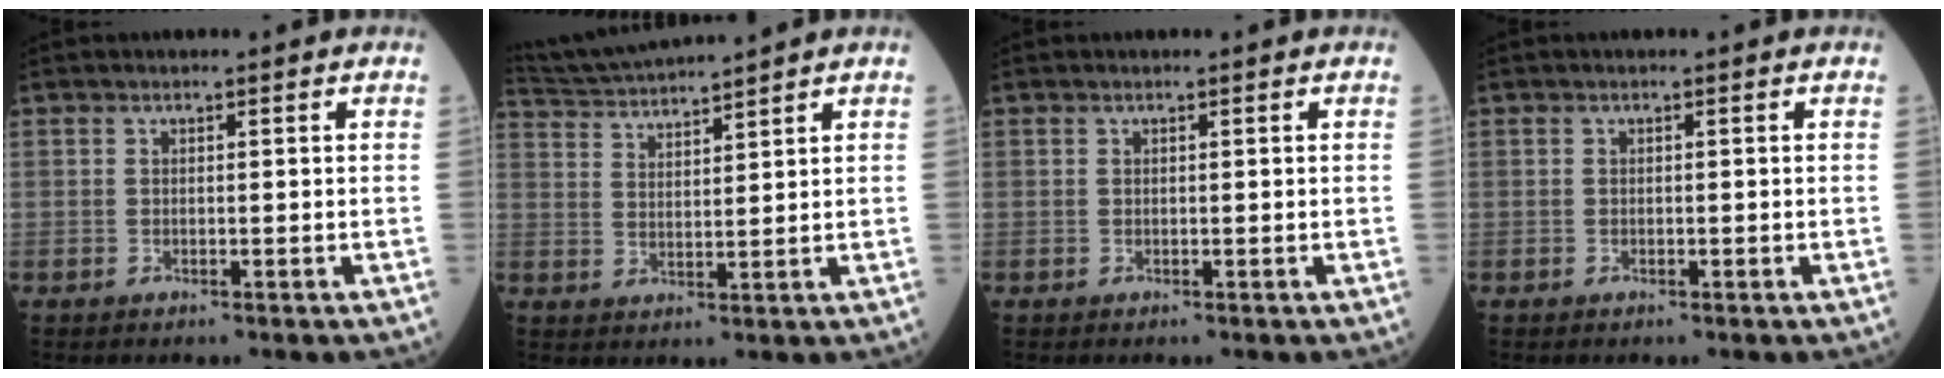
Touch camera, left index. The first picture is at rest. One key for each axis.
{"total": 7.7, "fx": 7.4, "fy": -1.5, "fz": 1.8, "tx": -0.045, "ty": 0.014, "tz": 0.143}
{"total": 0.0}
{"total": 0.0}